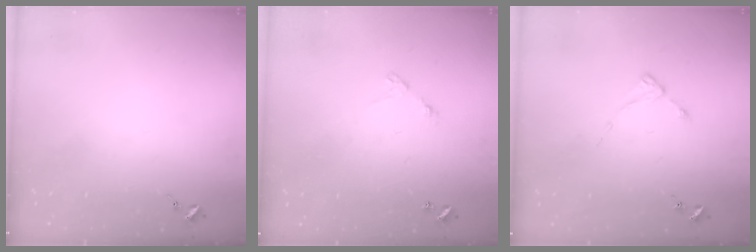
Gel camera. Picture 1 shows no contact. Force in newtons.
{"total": 4.9, "press": 4.8, "slide": 0.3}
{"total": 1.9, "press": 1.8, "slide": 0.3}